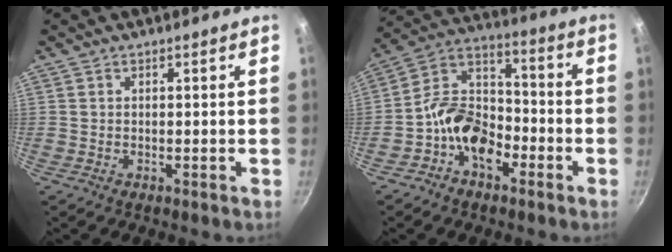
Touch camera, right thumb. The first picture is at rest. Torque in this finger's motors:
{"motor_torque": [1.52, 1.24, -0.02, -0.12, 0.09]}